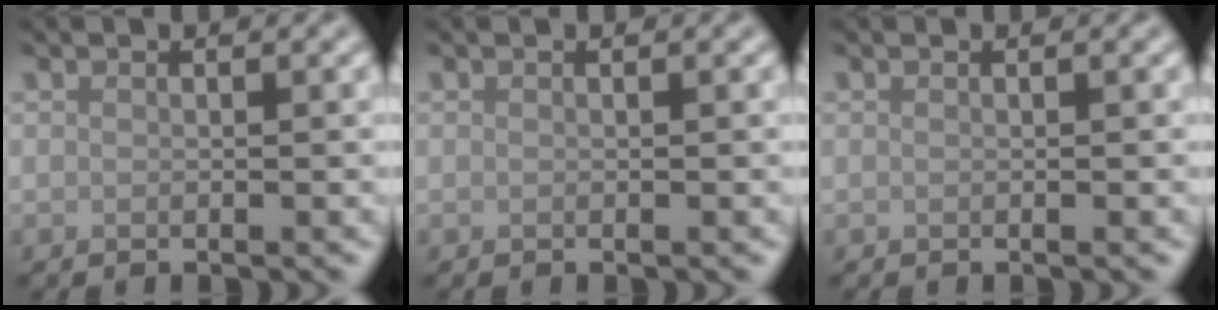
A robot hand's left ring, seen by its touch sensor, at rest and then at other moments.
{"total": 0.0}
{"total": 0.0}